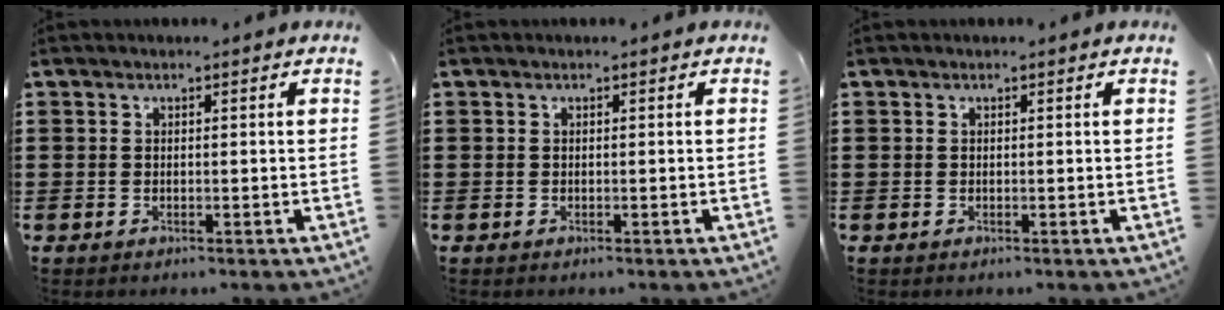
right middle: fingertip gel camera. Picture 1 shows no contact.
{"total": 0.0}
{"total": 0.0}